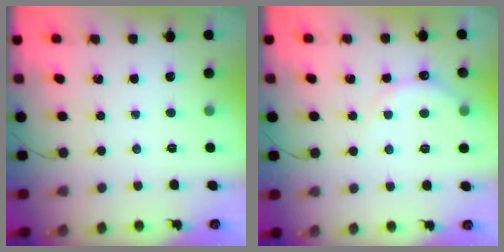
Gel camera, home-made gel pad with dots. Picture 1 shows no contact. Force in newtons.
{"total": 6.9, "press": 6.8, "slide": 1.4}